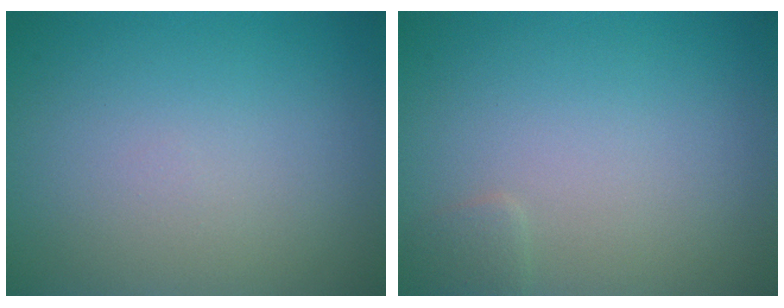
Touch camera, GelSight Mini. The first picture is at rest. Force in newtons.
{"total": 0.8, "press": 0.8, "slide": 0.0}